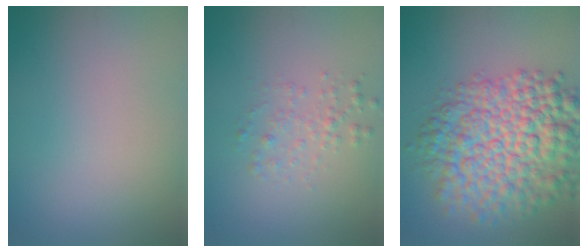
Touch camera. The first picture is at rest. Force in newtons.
{"total": 1.6, "press": 1.6, "slide": 0.1}
{"total": 9.7, "press": 9.7, "slide": 0.3}